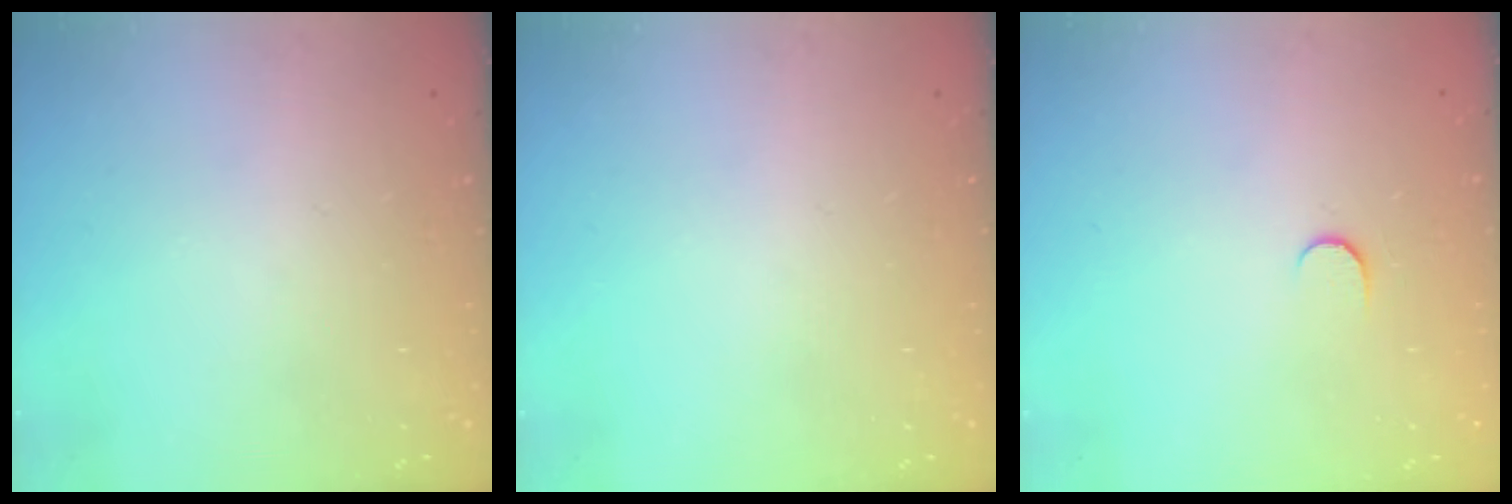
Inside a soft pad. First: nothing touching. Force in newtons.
{"total": 0.0}
{"total": 3.4, "press": 3.4, "slide": 0.4}